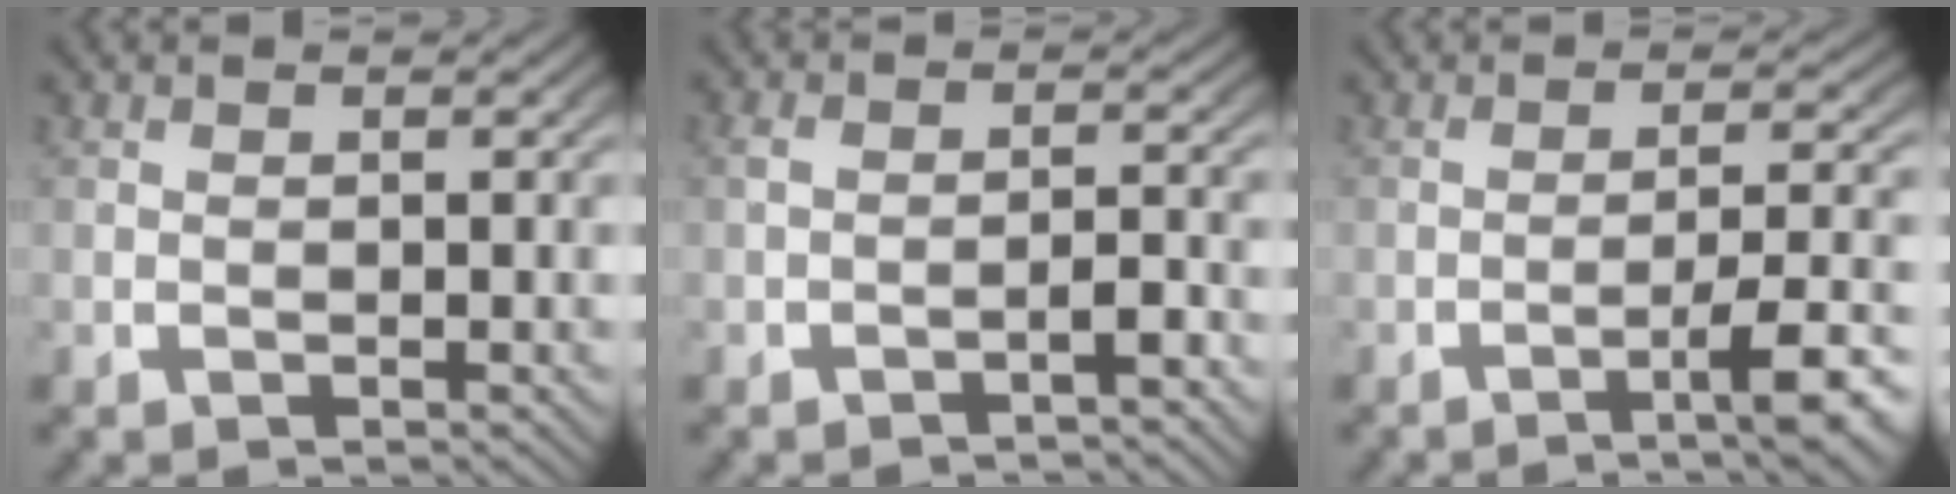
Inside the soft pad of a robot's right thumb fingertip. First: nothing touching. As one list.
[{"total": 1.8, "force": [-1.3, 0.5, 1.1], "torque": [-0.021, -0.003, -0.016]}, {"total": 5.7, "force": [-2.6, 1.5, 4.8], "torque": [-0.068, -0.002, -0.038]}]